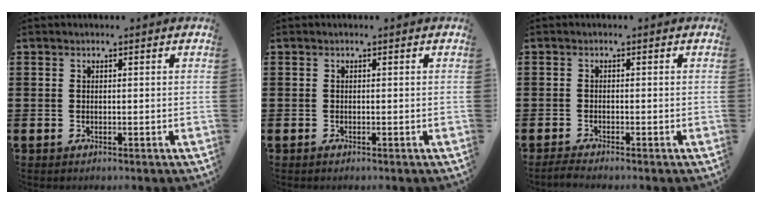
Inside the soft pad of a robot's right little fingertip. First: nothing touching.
{"total": 0.0}
{"total": 0.9, "force": [-0.7, 0.0, 0.5], "torque": [-0.009, -0.003, -0.014]}